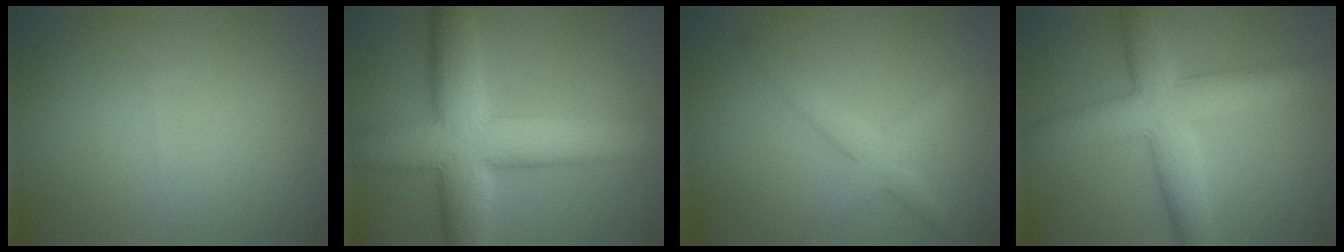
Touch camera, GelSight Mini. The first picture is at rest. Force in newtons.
{"total": 11.2, "press": 11.1, "slide": 0.4}
{"total": 3.0, "press": 3.0, "slide": 0.1}
{"total": 7.3, "press": 7.3, "slide": 0.1}